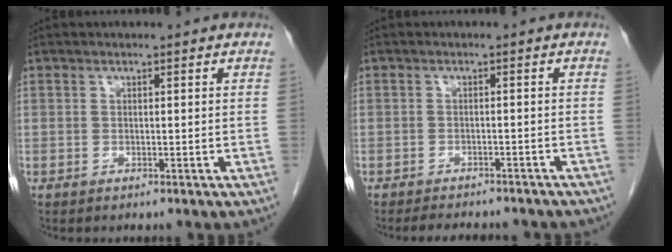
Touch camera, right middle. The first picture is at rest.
{"total": 9.4, "force": [-8.3, 2.6, 3.6], "torque": [-0.048, 0.001, -0.094]}